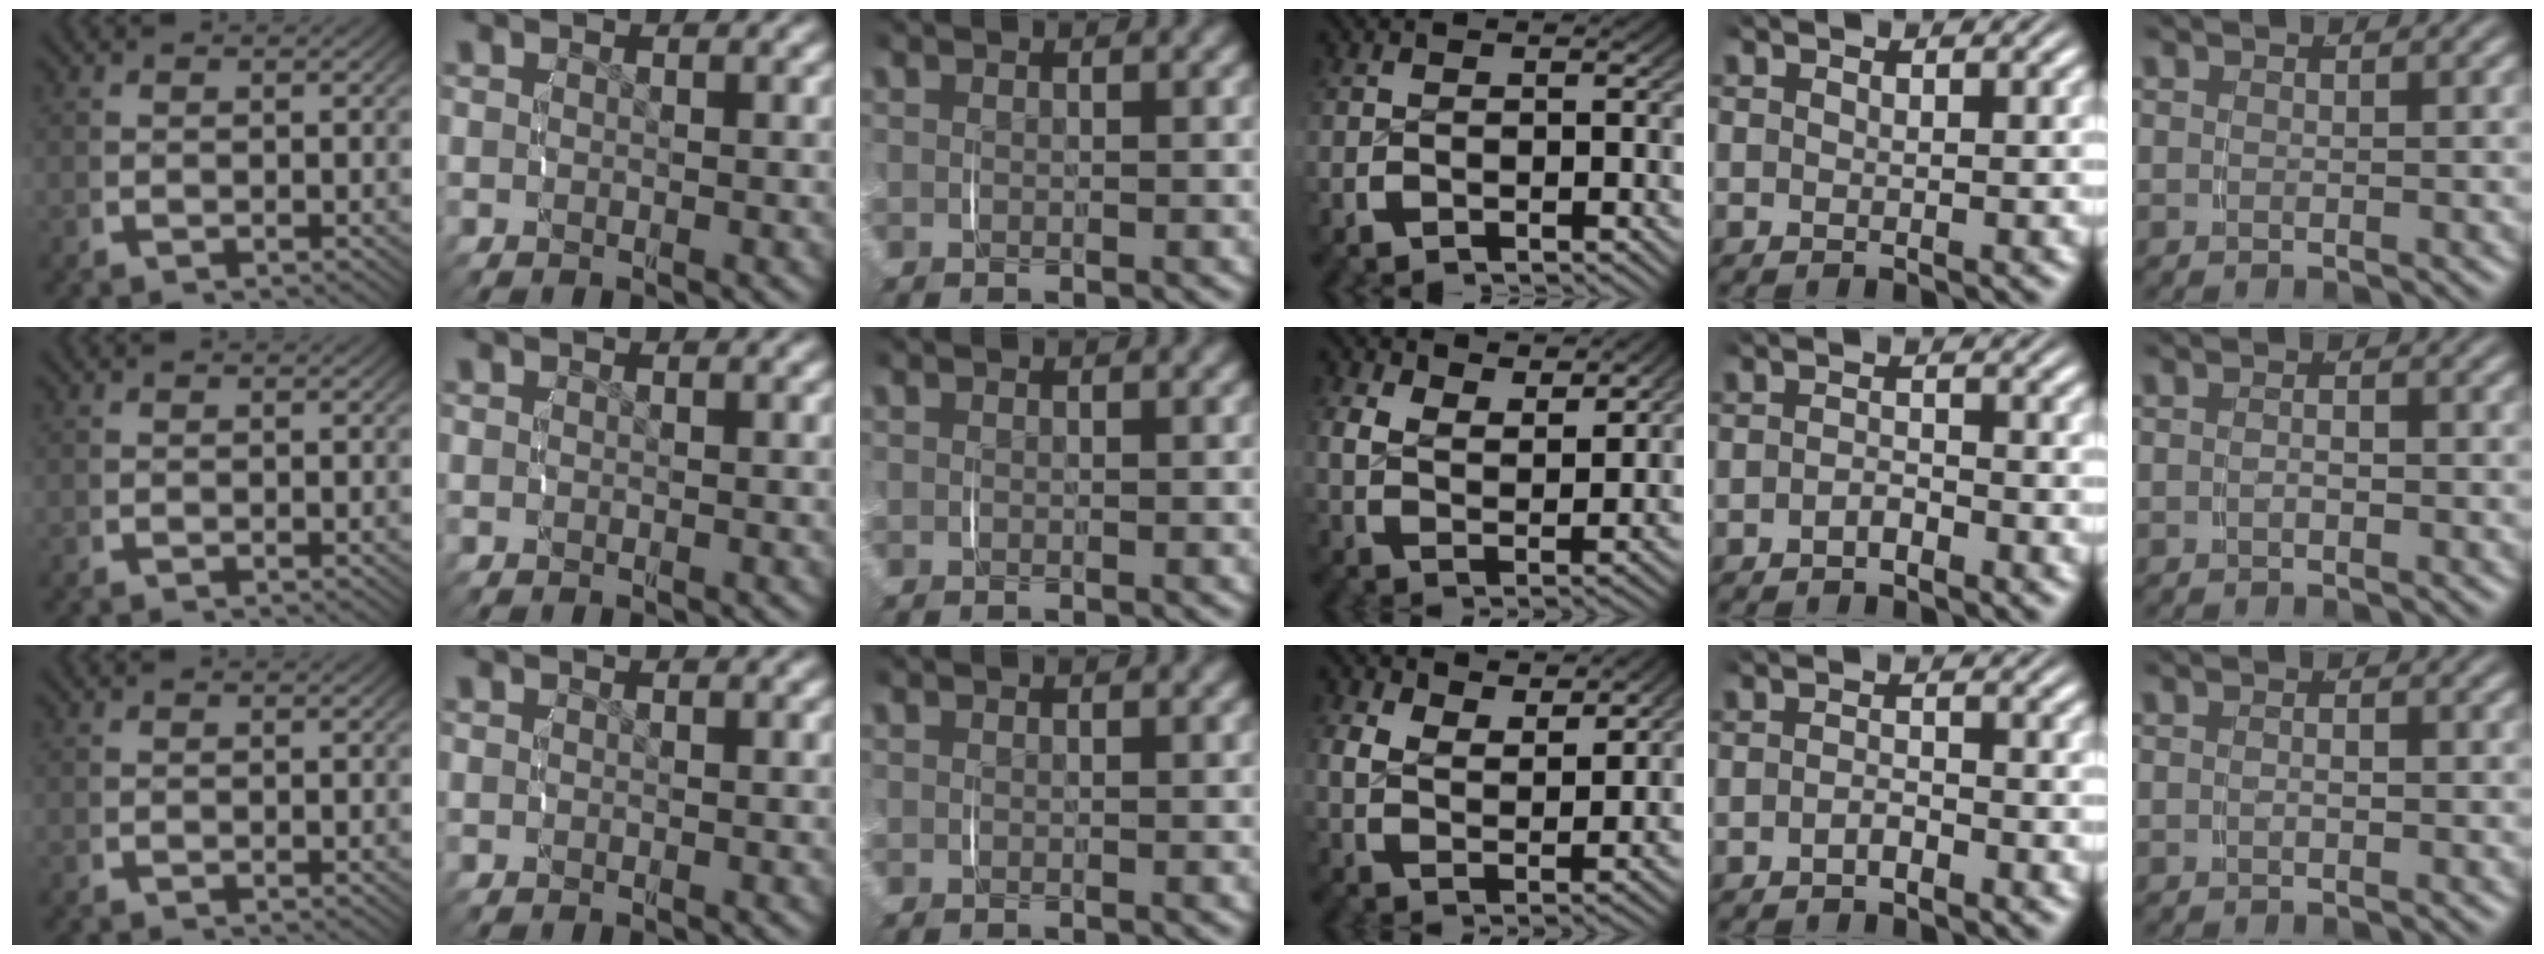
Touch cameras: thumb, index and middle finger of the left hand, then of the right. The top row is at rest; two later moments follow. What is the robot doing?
{"motion": "lift_and_place", "object": "pen bag"}